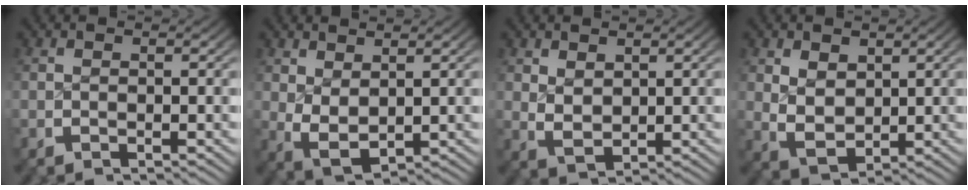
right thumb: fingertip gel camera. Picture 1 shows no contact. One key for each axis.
{"total": 5.0, "fx": 0.3, "fy": 3.6, "fz": 3.4, "tx": -0.085, "ty": -0.028, "tz": 0.026}
{"total": 2.8, "fx": 0.8, "fy": 2.0, "fz": 1.8, "tx": -0.041, "ty": -0.019, "tz": 0.033}
{"total": 4.9, "fx": 0.4, "fy": 3.8, "fz": 3.2, "tx": -0.077, "ty": -0.033, "tz": 0.029}